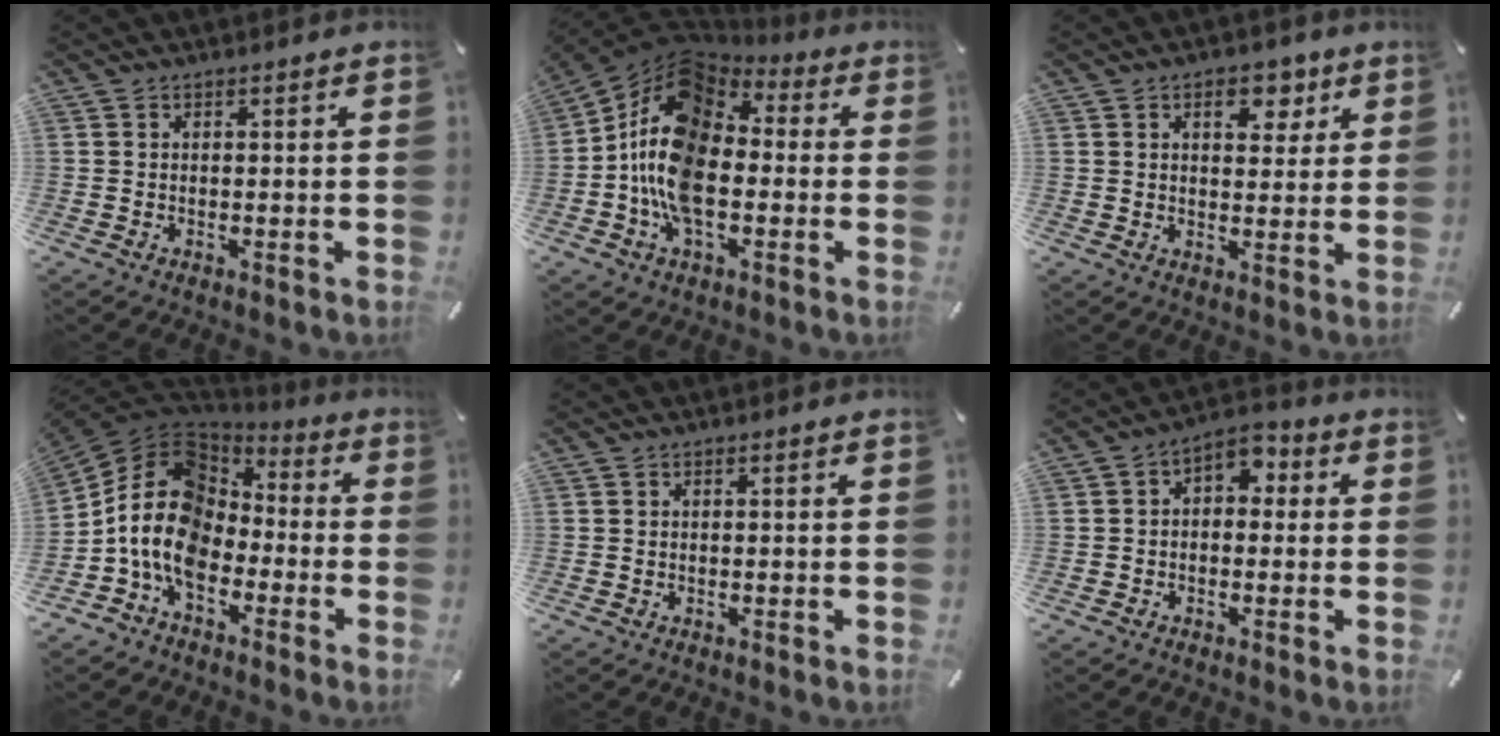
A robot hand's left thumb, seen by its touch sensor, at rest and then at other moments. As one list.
[{"total": 17.2, "force": [-3.4, 10.7, 13.0], "torque": [-0.279, 0.015, -0.069]}, {"total": 6.9, "force": [3.3, 4.5, 4.0], "torque": [-0.029, -0.010, 0.047]}, {"total": 14.9, "force": [-3.9, 11.3, 9.0], "torque": [-0.205, 0.019, -0.075]}, {"total": 0.0}, {"total": 3.7, "force": [-0.2, 2.9, 2.3], "torque": [-0.038, 0.005, -0.010]}]